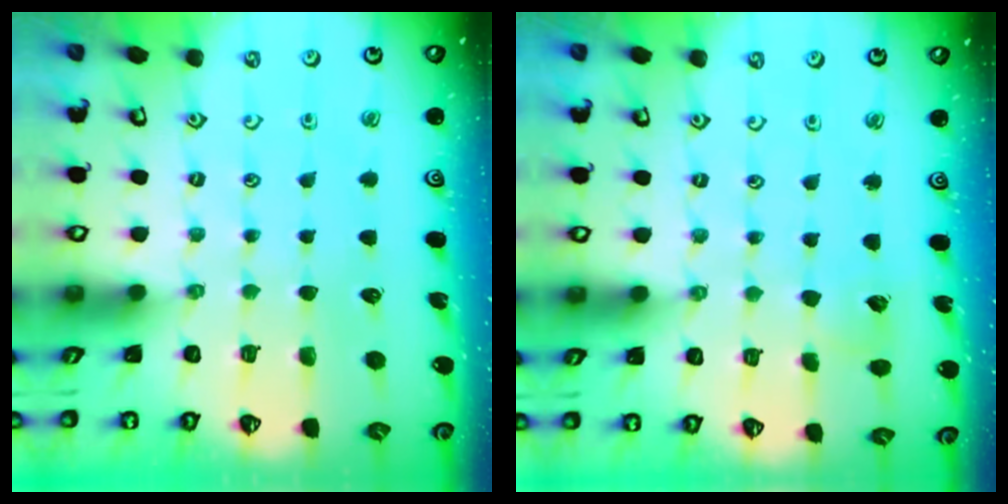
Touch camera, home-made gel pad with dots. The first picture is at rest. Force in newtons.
{"total": 5.8, "press": 5.8, "slide": 0.6}